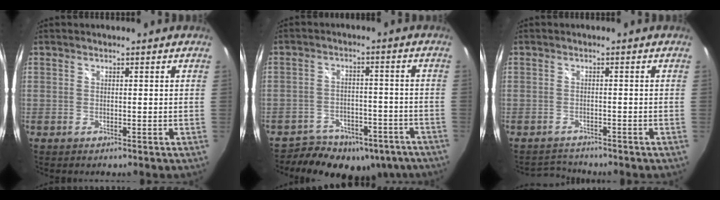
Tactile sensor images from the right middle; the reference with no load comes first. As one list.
[{"total": 15.9, "force": [-11.6, 8.9, 6.3], "torque": [-0.135, 0.013, -0.139]}, {"total": 2.7, "force": [-2.6, 0.6, -0.1], "torque": [-0.006, 0.001, -0.047]}]